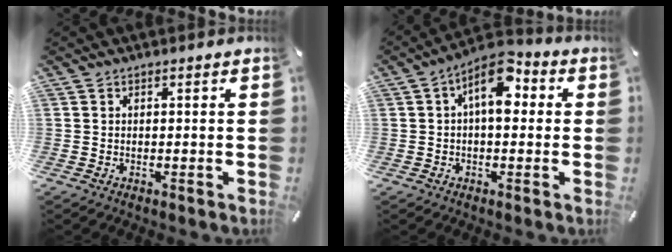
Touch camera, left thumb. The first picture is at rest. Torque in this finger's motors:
{"motor_torque": [0.22, 0.39, 0.69, 0.08, 0.30]}